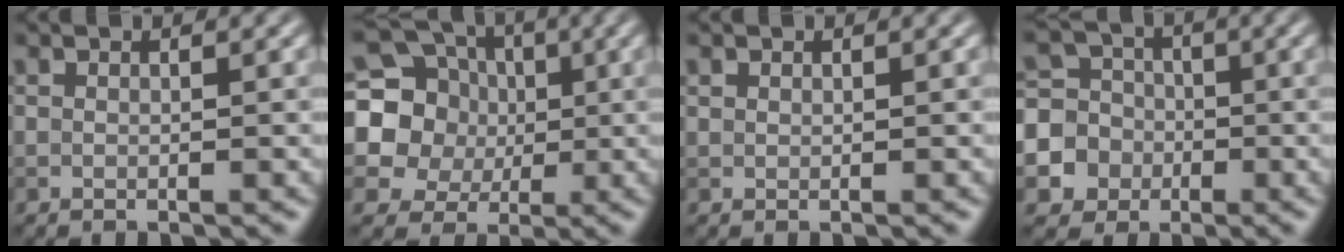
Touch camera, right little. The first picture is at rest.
{"total": 10.5, "force": [1.6, 9.5, 4.1], "torque": [-0.124, 0.032, 0.002]}
{"total": 0.0}
{"total": 7.8, "force": [-2.3, 7.3, 1.4], "torque": [-0.038, 0.007, -0.067]}